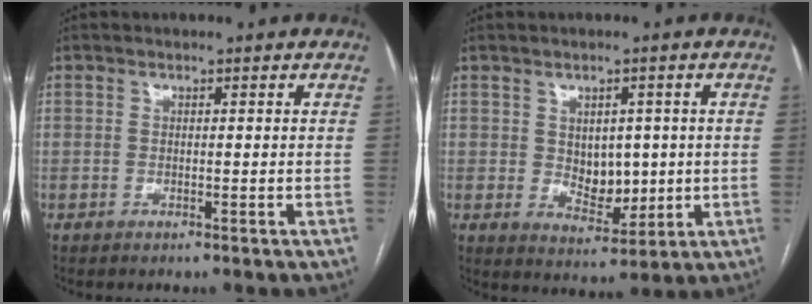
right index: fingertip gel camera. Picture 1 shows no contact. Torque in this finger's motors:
{"motor_torque": [0.18, 0.04, 0.12, 0.01]}